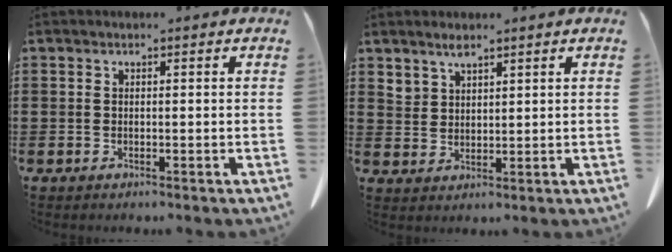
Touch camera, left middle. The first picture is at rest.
{"total": 2.3, "force": [2.1, 0.7, 0.5], "torque": [-0.015, -0.001, 0.040]}